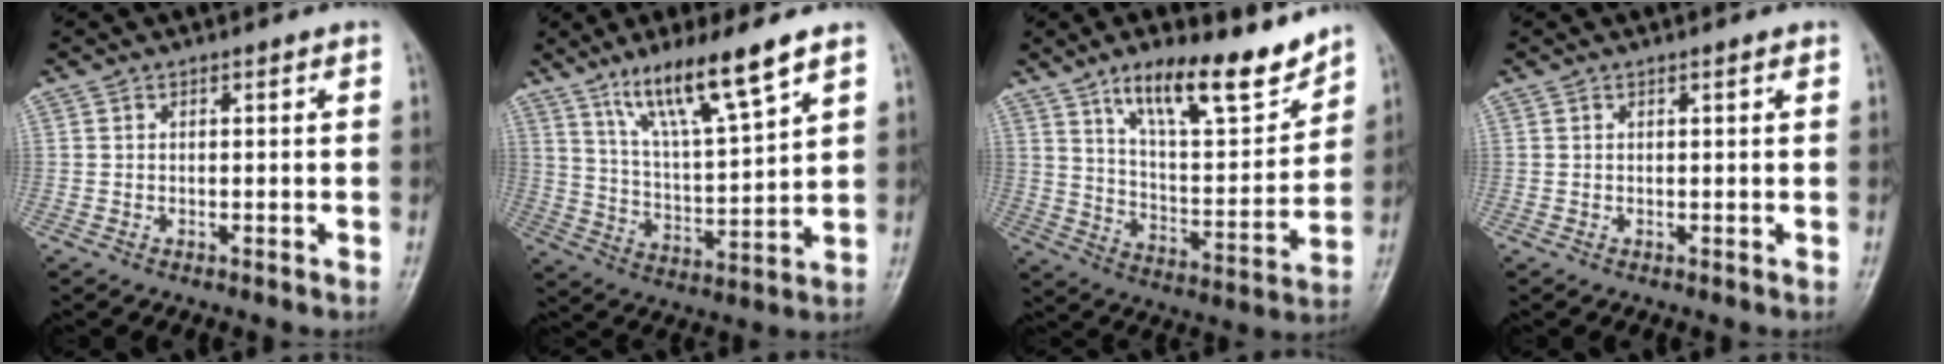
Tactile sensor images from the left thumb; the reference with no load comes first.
{"total": 13.8, "force": [9.1, 1.8, 10.2], "torque": [-0.180, -0.046, 0.175]}
{"total": 16.8, "force": [11.9, 5.0, 10.7], "torque": [-0.137, -0.077, 0.205]}
{"total": 0.6, "force": [0.4, 0.0, 0.4], "torque": [-0.007, 0.001, 0.004]}